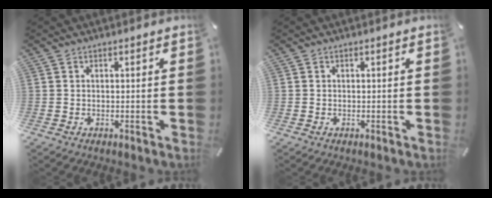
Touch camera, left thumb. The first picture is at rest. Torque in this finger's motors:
{"motor_torque": [-0.28, 0.05, -0.08, -0.01, -0.02]}